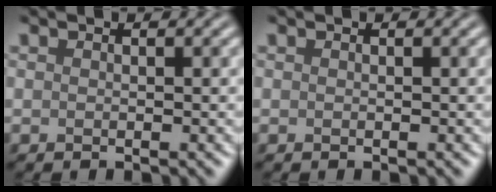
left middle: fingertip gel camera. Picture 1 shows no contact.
{"total": 0.0}